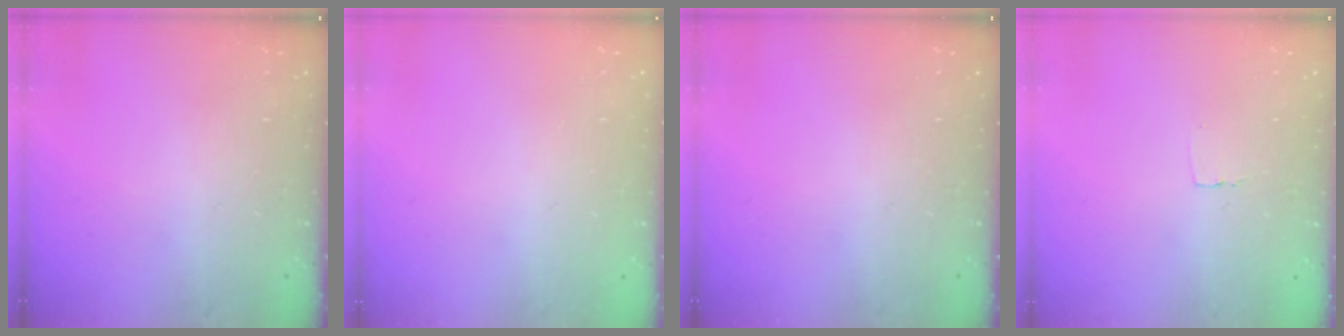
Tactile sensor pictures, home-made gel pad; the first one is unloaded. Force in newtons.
{"total": 0.0}
{"total": 0.0}
{"total": 2.3, "press": 2.3, "slide": 0.1}